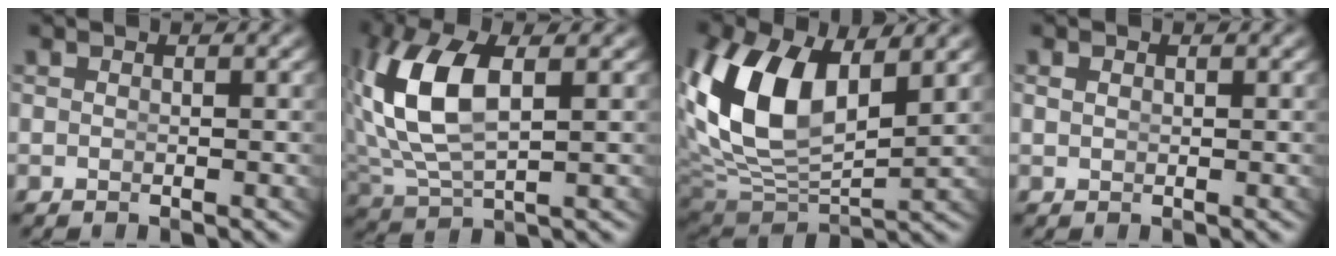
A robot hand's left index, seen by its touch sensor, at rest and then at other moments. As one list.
[{"total": 6.8, "force": [1.4, 3.2, 5.8], "torque": [-0.143, -0.013, 0.041]}, {"total": 10.2, "force": [2.6, 6.0, 7.8], "torque": [-0.180, -0.012, 0.058]}, {"total": 0.0}]